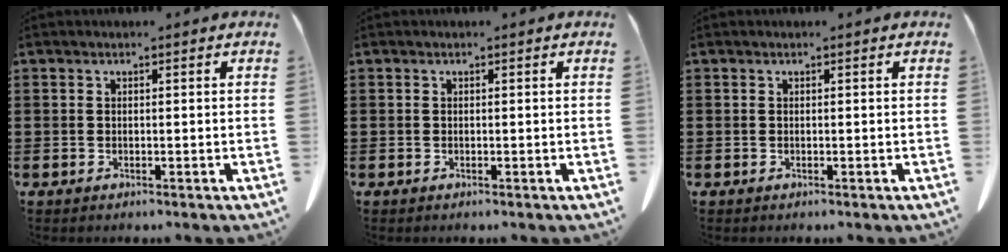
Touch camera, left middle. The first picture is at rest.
{"total": 0.0}
{"total": 0.0}